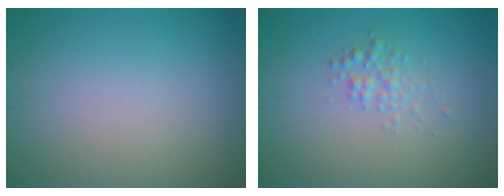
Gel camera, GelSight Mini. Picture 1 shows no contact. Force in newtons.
{"total": 1.5, "press": 1.5, "slide": 0.0}